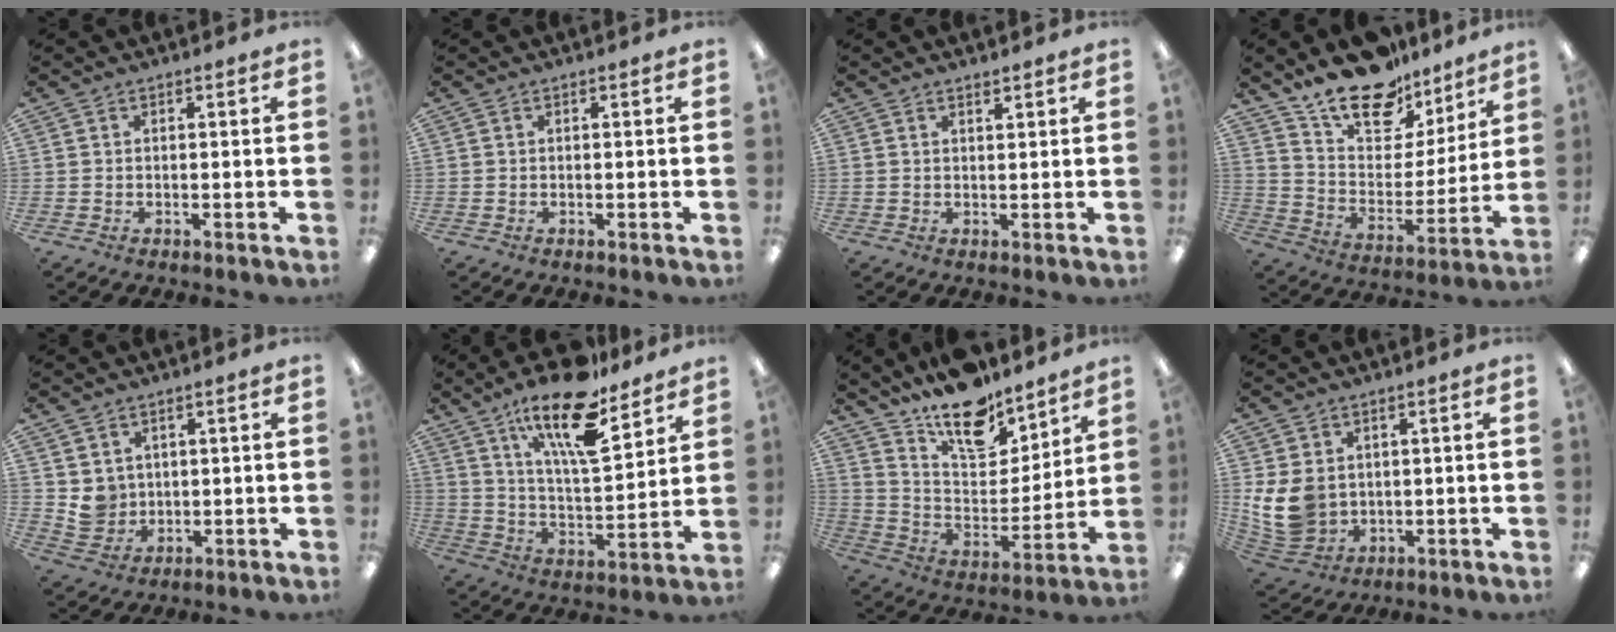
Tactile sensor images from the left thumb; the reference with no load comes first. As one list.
[{"total": 0.0}, {"total": 1.2, "force": [1.2, 0.2, 0.3], "torque": [-0.007, -0.002, 0.022]}, {"total": 18.6, "force": [15.0, 8.6, 6.8], "torque": [-0.122, -0.107, 0.269]}, {"total": 5.4, "force": [2.3, 4.8, 0.8], "torque": [-0.014, -0.007, 0.047]}, {"total": 19.9, "force": [13.6, 6.5, 13.1], "torque": [-0.224, -0.075, 0.226]}, {"total": 16.9, "force": [13.7, 7.1, 6.9], "torque": [-0.121, -0.102, 0.243]}, {"total": 10.5, "force": [1.2, 8.6, 5.9], "torque": [-0.149, -0.002, 0.026]}]